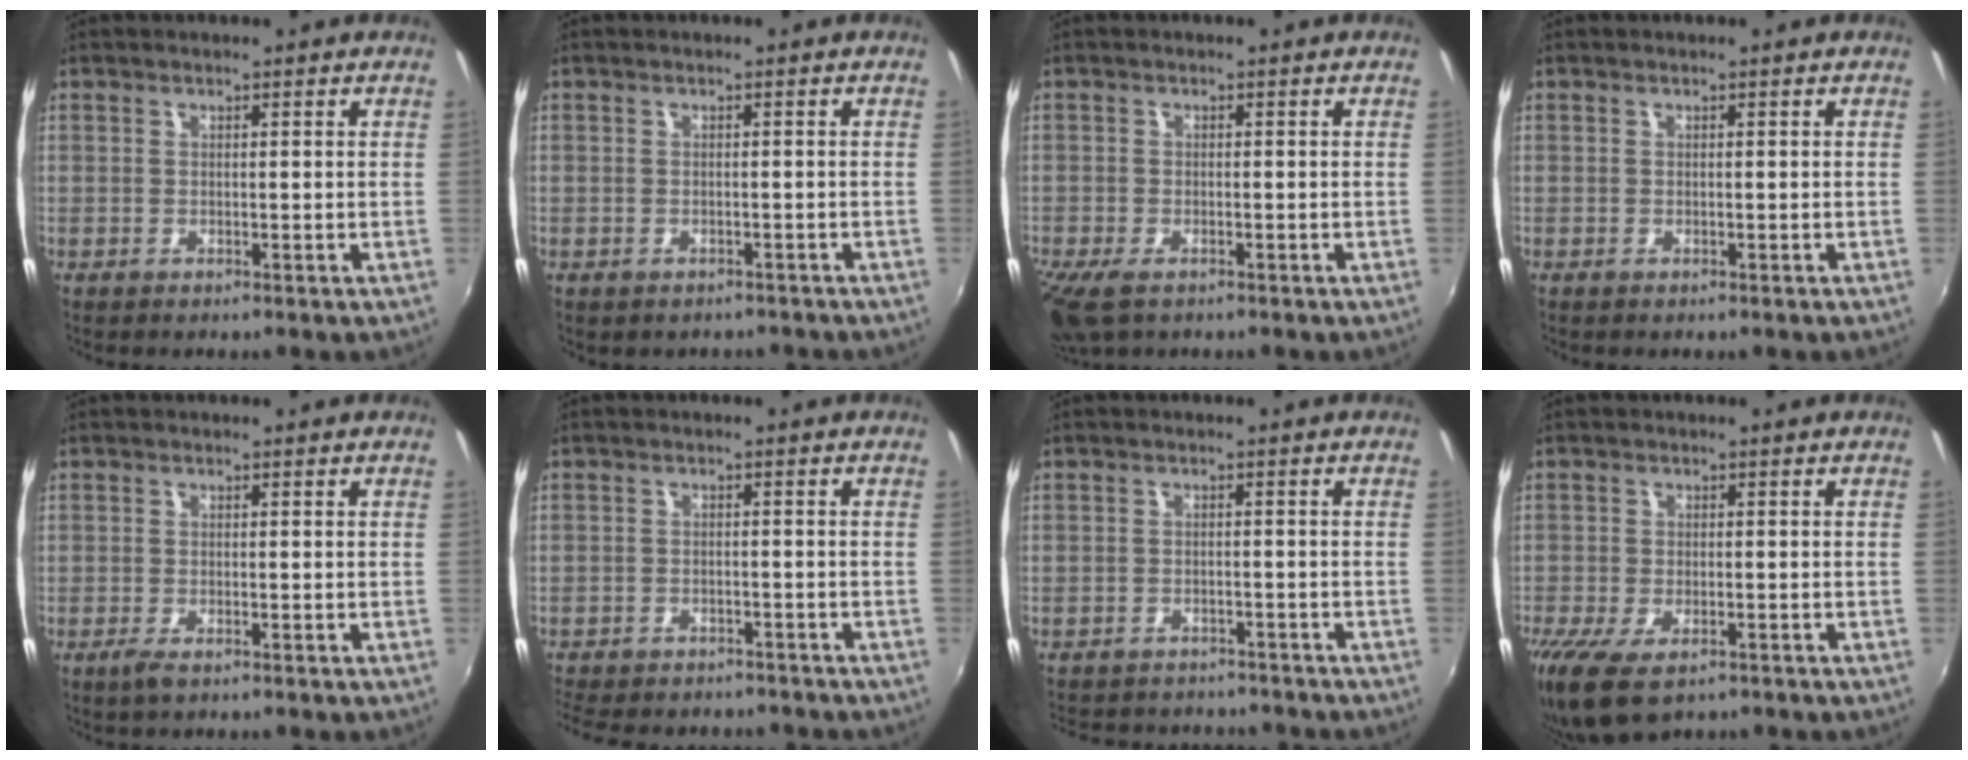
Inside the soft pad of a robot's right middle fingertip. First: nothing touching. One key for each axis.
{"total": 2.7, "fx": -2.2, "fy": 1.4, "fz": 0.8, "tx": -0.019, "ty": -0.011, "tz": -0.027}
{"total": 5.3, "fx": -3.6, "fy": 2.2, "fz": 3.3, "tx": -0.080, "ty": -0.024, "tz": -0.067}
{"total": 0.0}
{"total": 2.0, "fx": -1.2, "fy": 0.4, "fz": 1.5, "tx": -0.031, "ty": -0.008, "tz": -0.023}
{"total": 12.1, "fx": -10.4, "fy": 4.3, "fz": 4.4, "tx": -0.112, "ty": -0.020, "tz": -0.152}
{"total": 10.9, "fx": -9.8, "fy": 3.6, "fz": 3.3, "tx": -0.081, "ty": -0.011, "tz": -0.135}
{"total": 7.7, "fx": -4.9, "fy": 3.4, "fz": 5.0, "tx": -0.114, "ty": -0.032, "tz": -0.083}